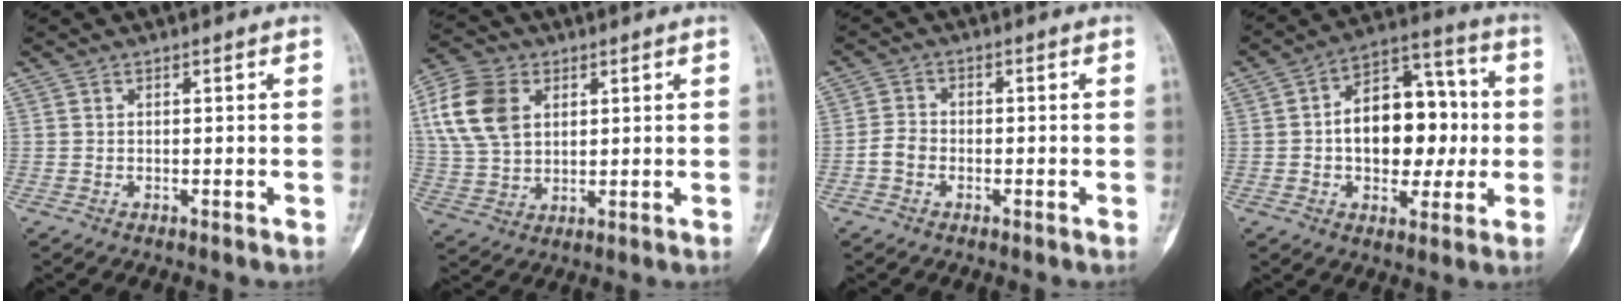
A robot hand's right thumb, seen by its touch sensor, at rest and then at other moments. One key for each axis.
{"total": 12.9, "fx": 3.9, "fy": 9.0, "fz": 8.4, "tx": -0.162, "ty": 0.000, "tz": 0.076}
{"total": 3.0, "fx": -1.1, "fy": 2.3, "fz": 1.5, "tx": -0.024, "ty": 0.011, "tz": -0.027}
{"total": 16.9, "fx": -0.1, "fy": 10.9, "fz": 12.9, "tx": -0.143, "ty": 0.036, "tz": -0.004}